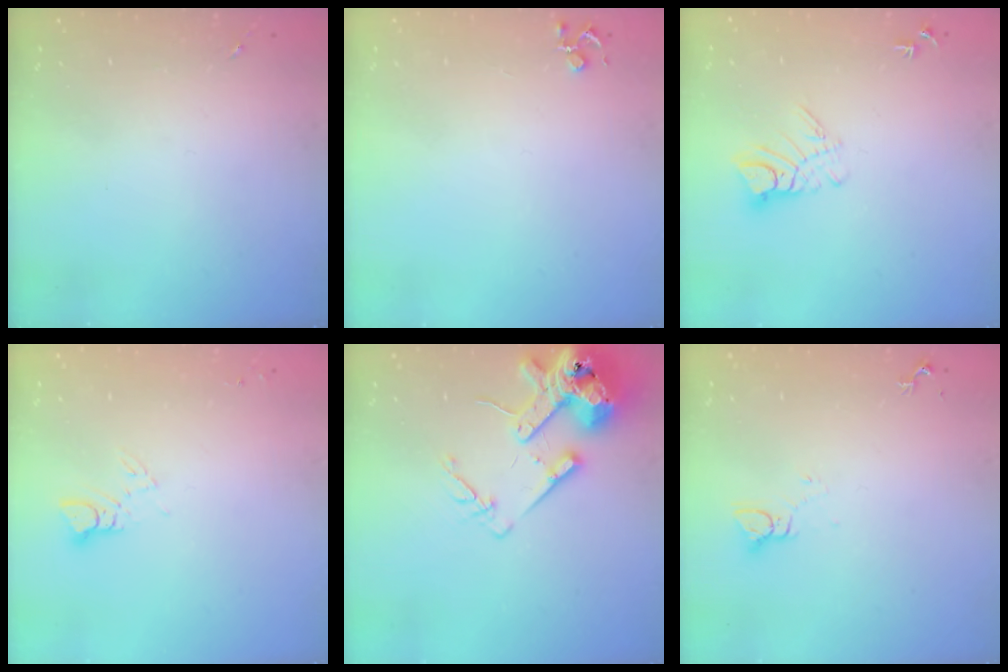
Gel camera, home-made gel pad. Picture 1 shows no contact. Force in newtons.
{"total": 3.9, "press": 3.9, "slide": 0.5}
{"total": 7.6, "press": 7.5, "slide": 0.7}
{"total": 3.0, "press": 3.0, "slide": 0.3}
{"total": 16.1, "press": 15.9, "slide": 2.4}
{"total": 3.2, "press": 3.2, "slide": 0.2}